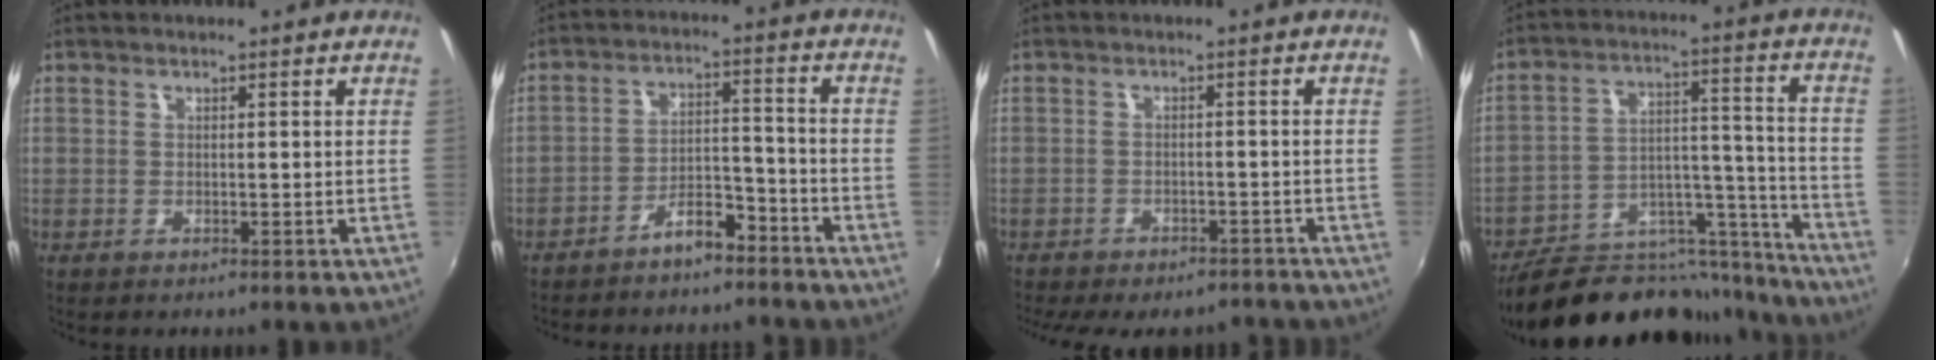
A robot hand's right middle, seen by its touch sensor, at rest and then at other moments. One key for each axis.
{"total": 9.1, "fx": -7.8, "fy": 3.1, "fz": 3.4, "tx": -0.073, "ty": 0.036, "tz": -0.111}
{"total": 13.0, "fx": -10.8, "fy": 4.8, "fz": 5.3, "tx": -0.117, "ty": -0.015, "tz": -0.140}
{"total": 25.1, "fx": -21.5, "fy": 9.0, "fz": 9.5, "tx": -0.143, "ty": 0.043, "tz": -0.293}